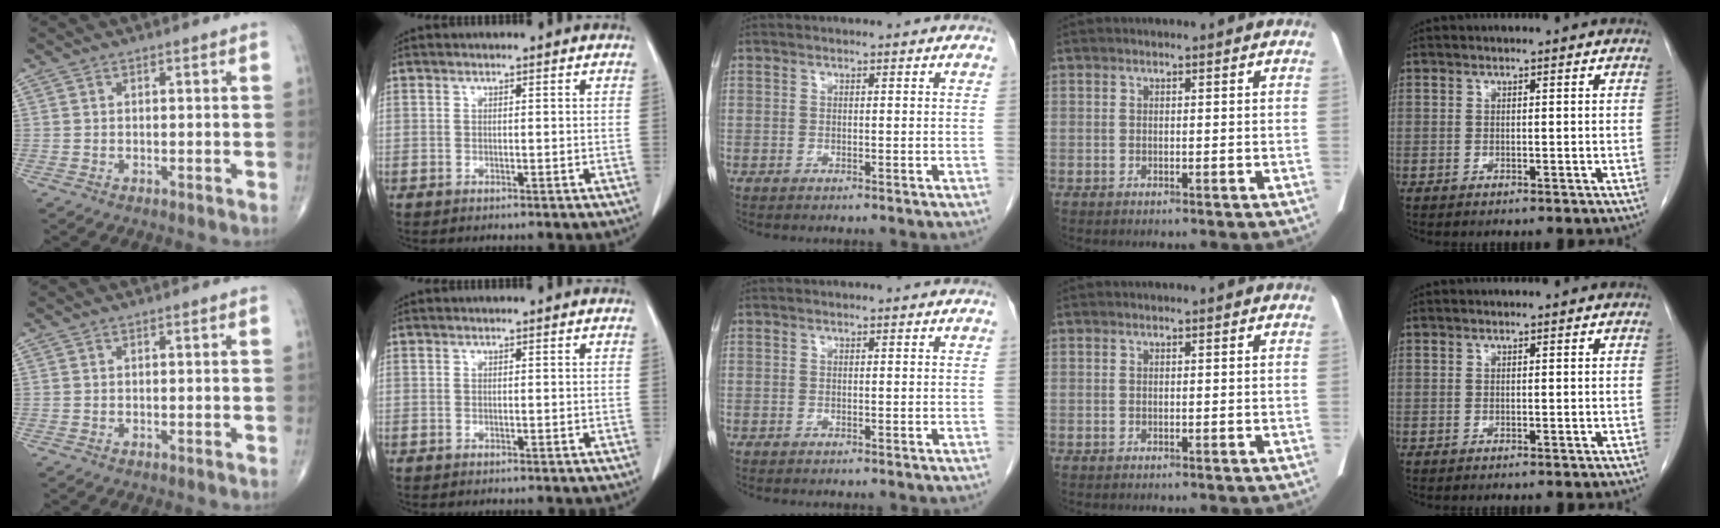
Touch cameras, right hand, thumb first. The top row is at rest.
{}